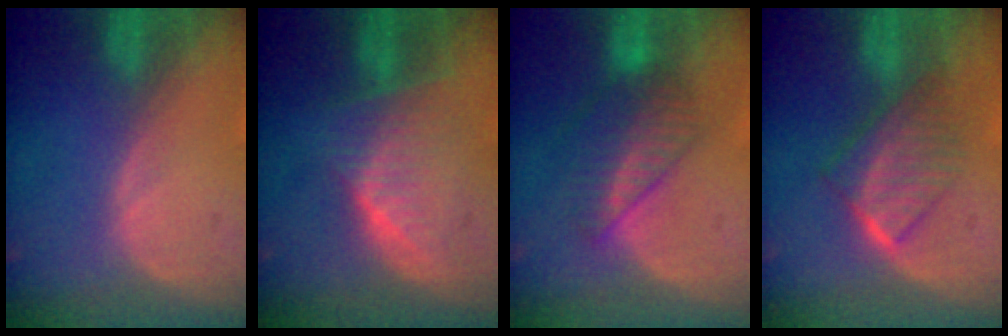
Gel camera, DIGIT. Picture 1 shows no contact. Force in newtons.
{"total": 6.6, "press": 6.2, "slide": 2.3}
{"total": 7.0, "press": 6.0, "slide": 3.5}
{"total": 6.7, "press": 6.0, "slide": 2.9}